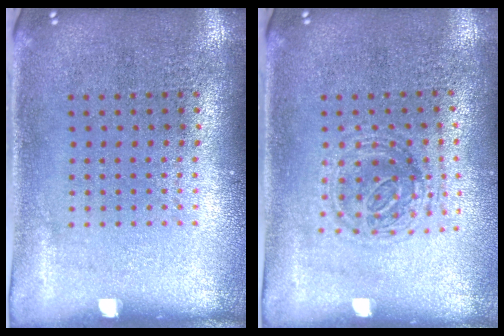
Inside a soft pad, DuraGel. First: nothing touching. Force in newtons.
{"total": 1.1, "press": 1.1, "slide": 0.3}